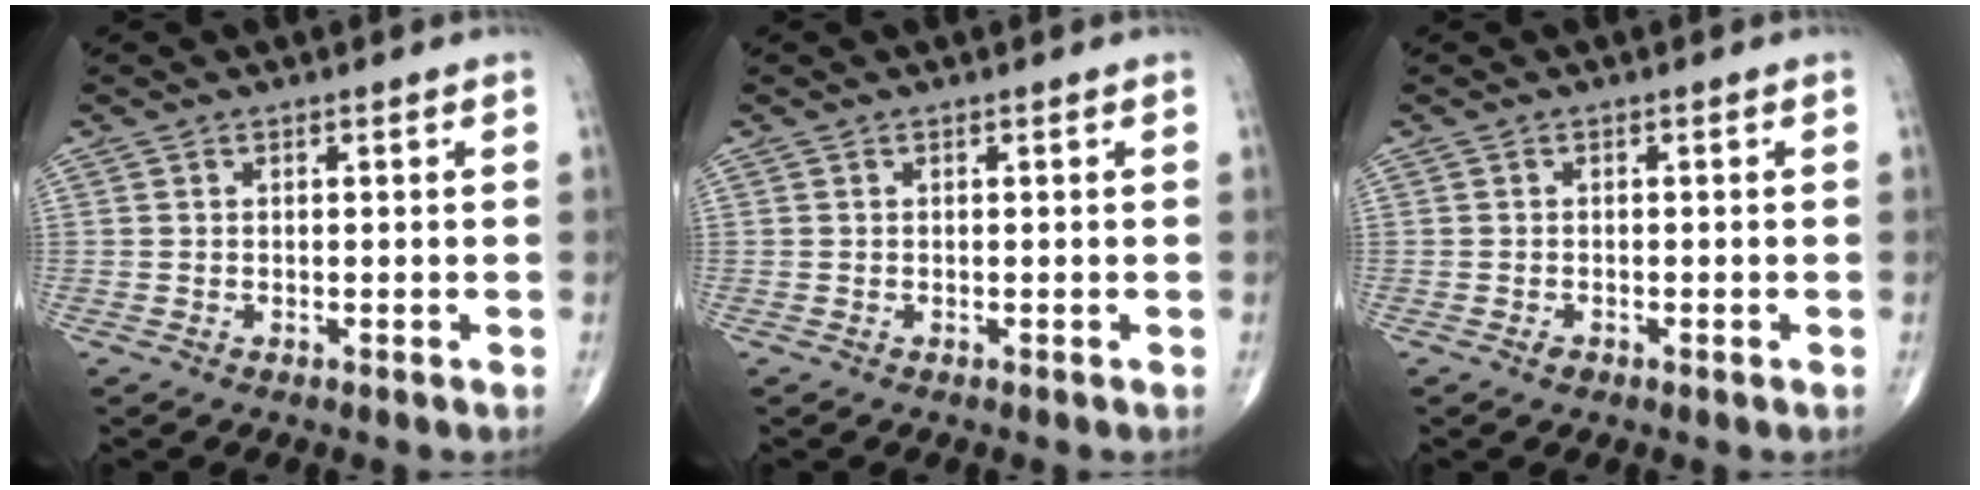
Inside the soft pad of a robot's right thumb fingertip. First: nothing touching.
{"total": 0.0}
{"total": 0.8, "force": [-0.5, 0.4, 0.5], "torque": [-0.007, -0.001, -0.010]}